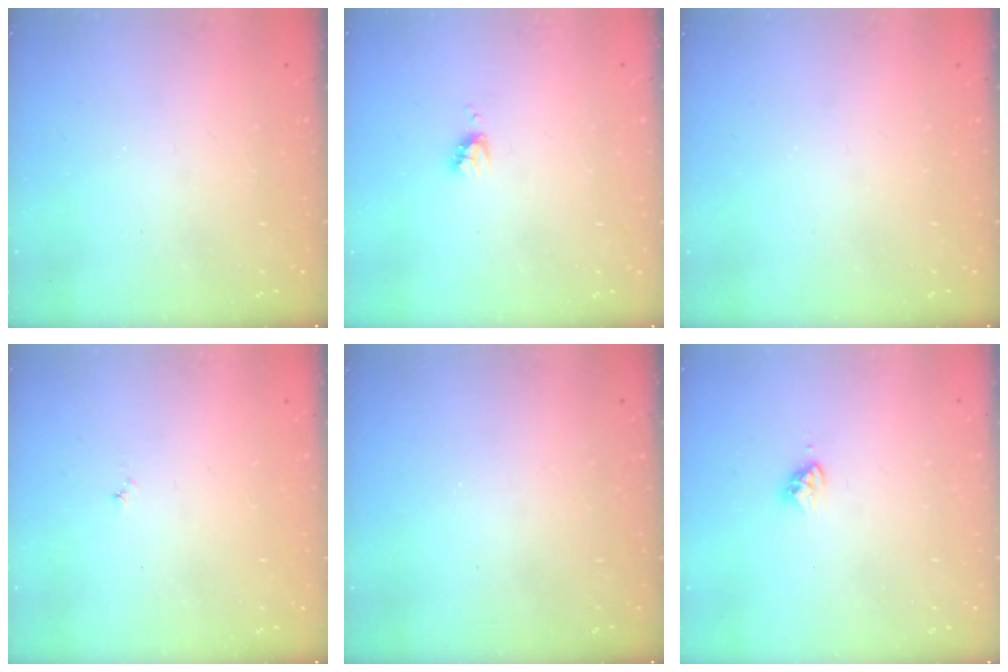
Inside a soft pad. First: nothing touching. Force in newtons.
{"total": 3.7, "press": 3.7, "slide": 0.4}
{"total": 0.0}
{"total": 3.0, "press": 2.9, "slide": 0.3}
{"total": 0.0}
{"total": 3.4, "press": 3.3, "slide": 0.2}